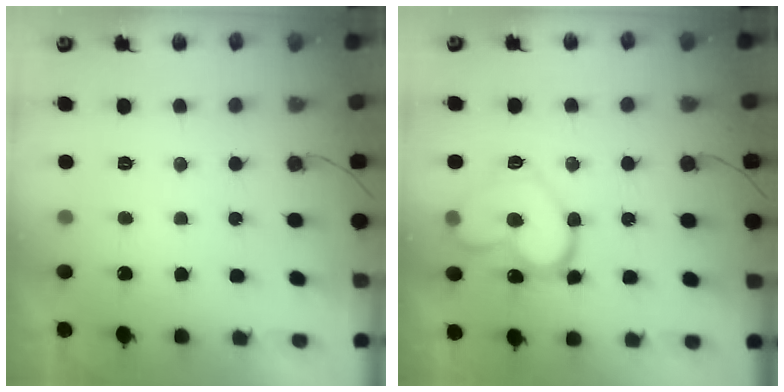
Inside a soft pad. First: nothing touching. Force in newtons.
{"total": 15.5, "press": 15.4, "slide": 1.5}